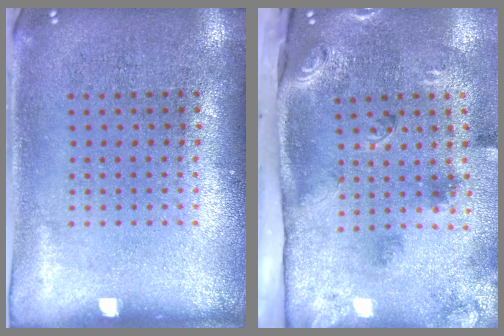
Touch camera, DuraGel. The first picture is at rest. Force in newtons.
{"total": 3.3, "press": 2.0, "slide": 2.6}